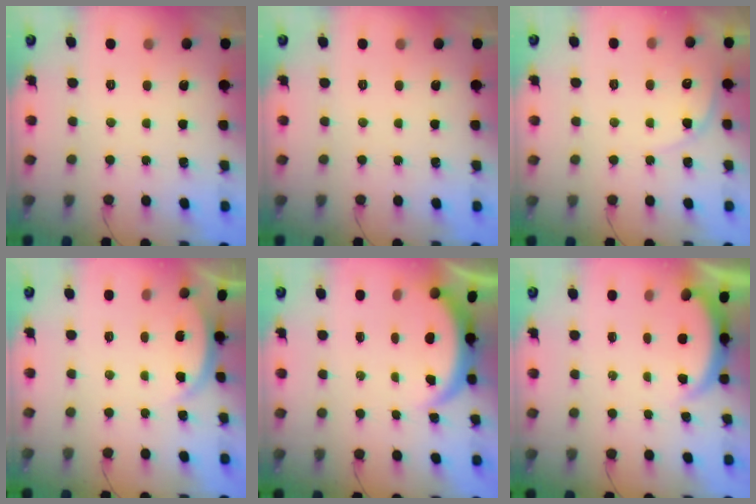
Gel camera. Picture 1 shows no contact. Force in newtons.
{"total": 0.0}
{"total": 4.6, "press": 4.6, "slide": 0.5}
{"total": 2.4, "press": 2.4, "slide": 0.3}
{"total": 3.8, "press": 3.8, "slide": 0.3}
{"total": 1.8, "press": 1.8, "slide": 0.5}